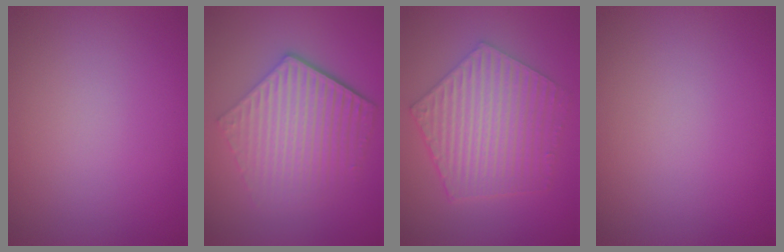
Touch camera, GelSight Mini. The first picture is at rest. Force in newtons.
{"total": 6.1, "press": 4.4, "slide": 4.2}
{"total": 6.2, "press": 4.8, "slide": 4.0}
{"total": 0.0}